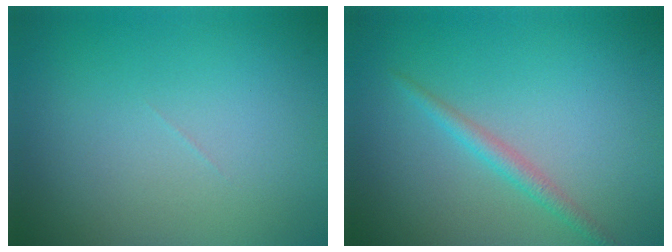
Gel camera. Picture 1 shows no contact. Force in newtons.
{"total": 1.6, "press": 1.6, "slide": 0.1}